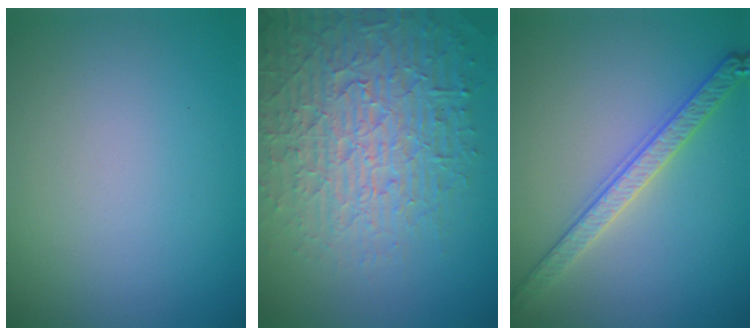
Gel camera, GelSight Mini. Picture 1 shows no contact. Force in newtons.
{"total": 7.4, "press": 7.2, "slide": 1.8}
{"total": 3.2, "press": 3.1, "slide": 0.5}